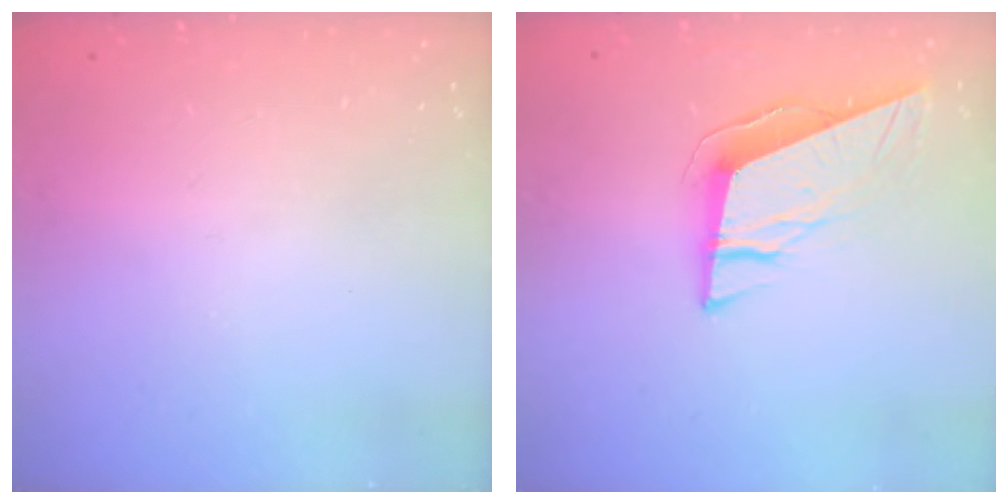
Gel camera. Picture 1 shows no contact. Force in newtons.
{"total": 9.5, "press": 9.4, "slide": 1.7}